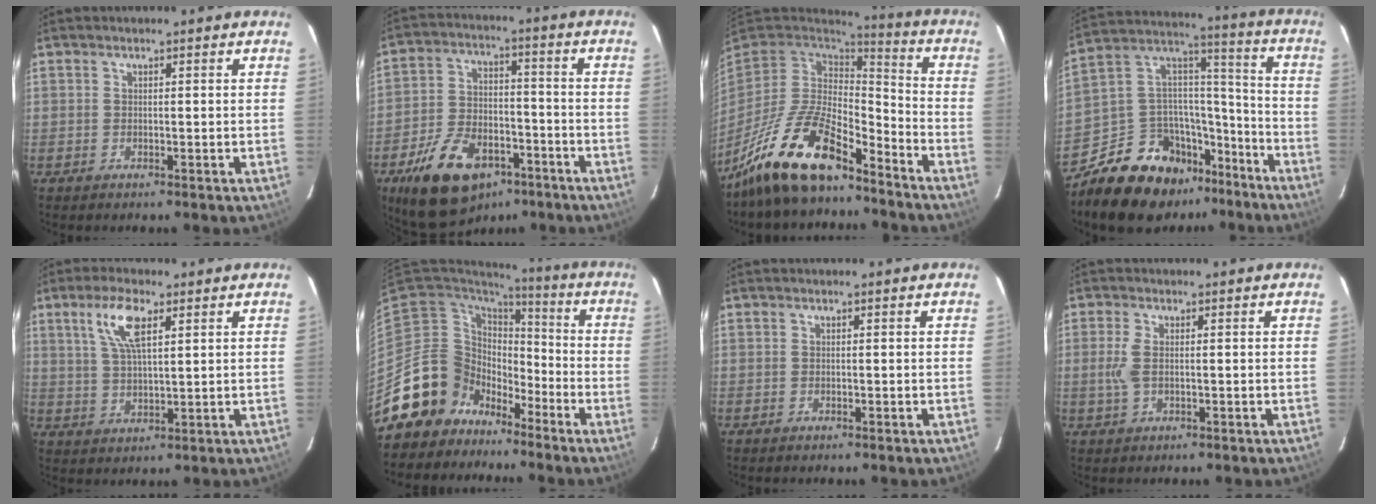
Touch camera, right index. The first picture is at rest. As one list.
[{"total": 18.1, "force": [-10.8, 10.1, 10.3], "torque": [-0.216, 0.001, -0.172]}, {"total": 18.0, "force": [-13.0, 5.9, 10.9], "torque": [-0.230, -0.018, -0.240]}, {"total": 18.7, "force": [-13.6, 10.3, 7.6], "torque": [-0.162, 0.064, -0.205]}, {"total": 7.7, "force": [3.6, 2.4, 6.3], "torque": [-0.126, 0.009, 0.071]}, {"total": 13.9, "force": [-9.2, 10.3, 1.1], "torque": [-0.052, 0.035, -0.157]}, {"total": 0.0}, {"total": 3.3, "force": [0.0, 1.3, 3.1], "torque": [-0.070, 0.000, 0.001]}]